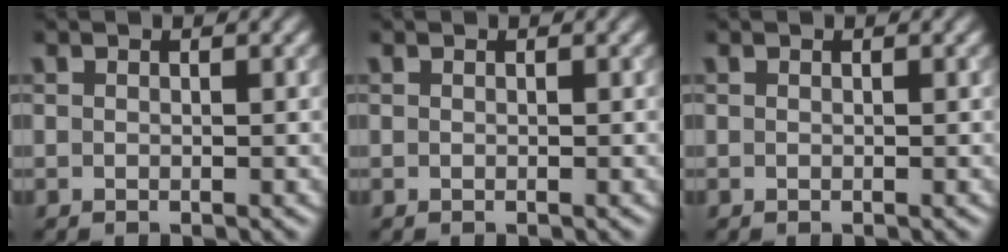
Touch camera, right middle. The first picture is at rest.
{"total": 0.0}
{"total": 0.0}